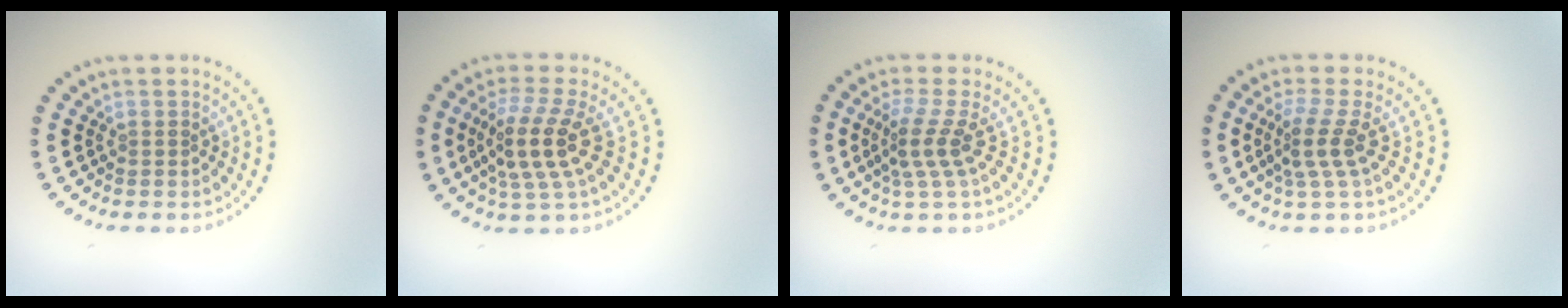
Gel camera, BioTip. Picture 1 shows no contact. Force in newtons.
{"total": 4.2, "press": 3.5, "slide": 2.3}
{"total": 2.9, "press": 2.0, "slide": 2.1}
{"total": 2.9, "press": 2.0, "slide": 2.1}